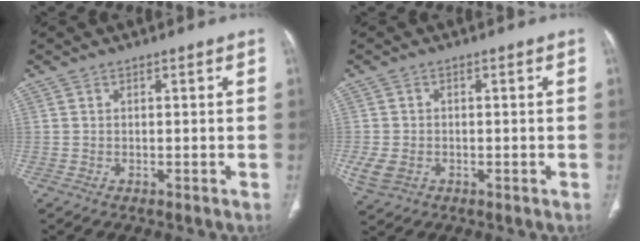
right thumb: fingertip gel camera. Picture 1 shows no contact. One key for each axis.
{"total": 4.6, "fx": -1.2, "fy": 3.4, "fz": 2.8, "tx": -0.064, "ty": 0.001, "tz": -0.015}